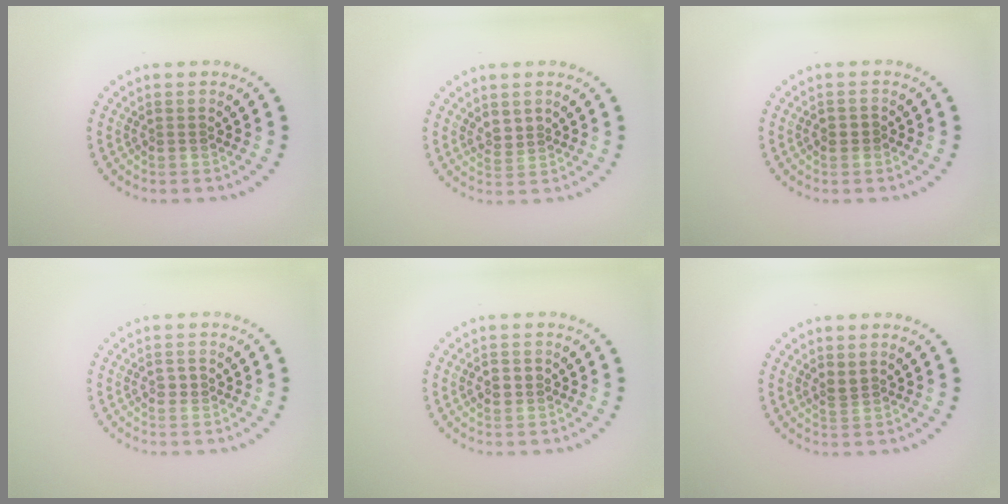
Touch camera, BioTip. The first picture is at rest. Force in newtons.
{"total": 1.5, "press": 1.2, "slide": 0.8}
{"total": 1.2, "press": 1.1, "slide": 0.4}
{"total": 0.9, "press": 0.9, "slide": 0.0}
{"total": 1.1, "press": 1.0, "slide": 0.2}
{"total": 1.1, "press": 0.9, "slide": 0.7}